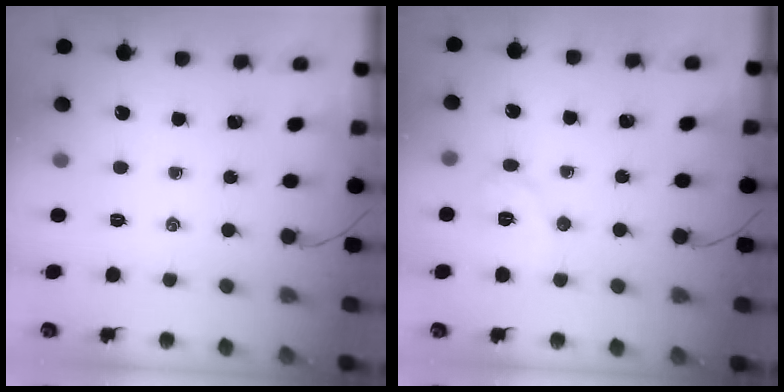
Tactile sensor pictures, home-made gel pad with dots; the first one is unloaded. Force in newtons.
{"total": 7.1, "press": 7.1, "slide": 0.5}